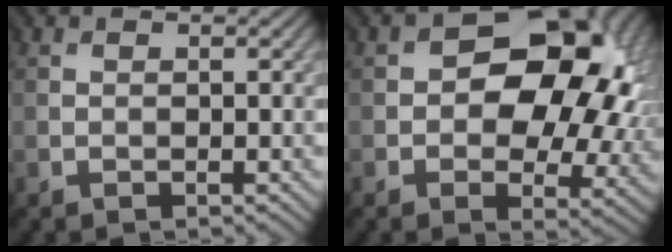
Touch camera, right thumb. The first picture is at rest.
{"total": 13.2, "force": [1.6, 8.5, 9.9], "torque": [-0.130, 0.002, 0.028]}